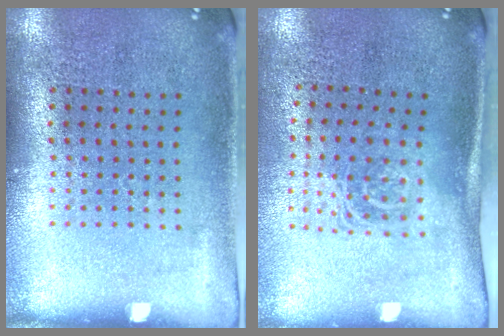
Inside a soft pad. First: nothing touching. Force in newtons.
{"total": 1.5, "press": 1.1, "slide": 1.0}